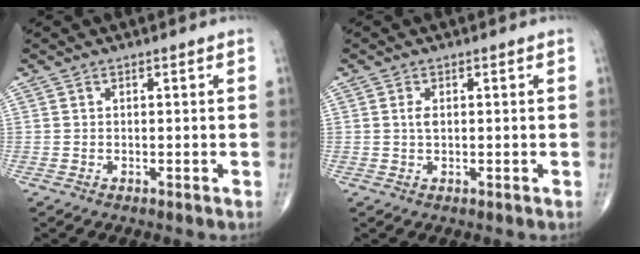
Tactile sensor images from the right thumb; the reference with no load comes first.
{"total": 1.5, "force": [0.3, 0.8, 1.3], "torque": [-0.026, 0.001, 0.006]}